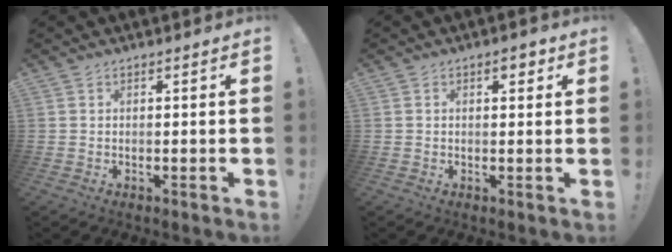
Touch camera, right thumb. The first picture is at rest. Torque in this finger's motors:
{"motor_torque": [0.46, 1.08, 0.33, -0.27, 0.00]}